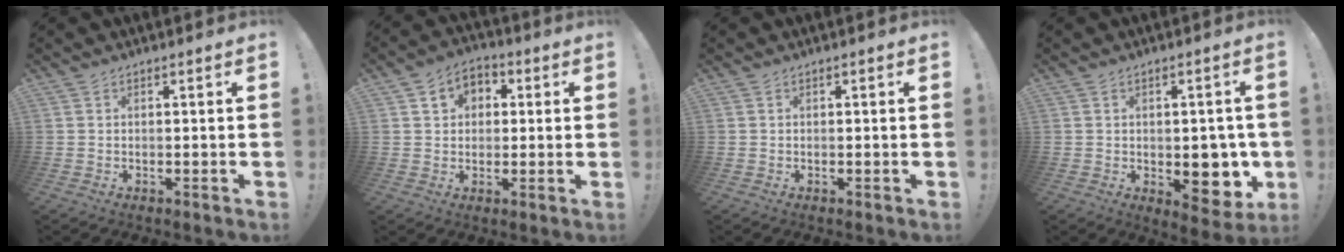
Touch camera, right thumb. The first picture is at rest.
{"total": 5.7, "force": [0.1, 5.4, 1.8], "torque": [-0.018, 0.006, 0.003]}
{"total": 0.0}
{"total": 11.2, "force": [-1.8, 7.2, 8.4], "torque": [-0.082, 0.000, -0.017]}